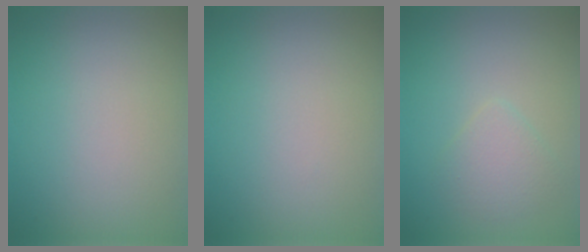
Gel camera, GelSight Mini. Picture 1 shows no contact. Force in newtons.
{"total": 0.0}
{"total": 2.0, "press": 1.9, "slide": 0.1}